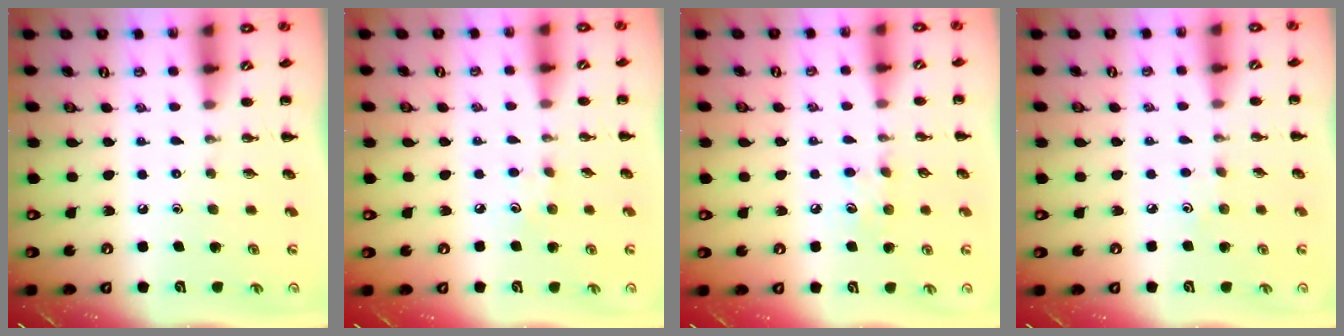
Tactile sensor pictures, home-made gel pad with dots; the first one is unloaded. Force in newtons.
{"total": 4.6, "press": 4.5, "slide": 1.1}
{"total": 6.7, "press": 6.5, "slide": 1.7}
{"total": 2.8, "press": 2.7, "slide": 0.8}